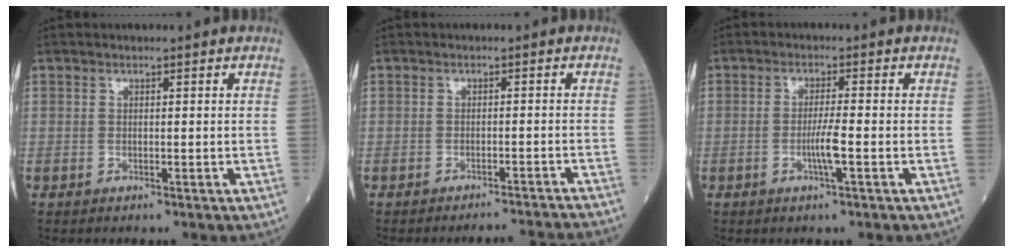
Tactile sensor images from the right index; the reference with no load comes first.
{"total": 8.2, "force": [-8.0, -1.4, 1.3], "torque": [-0.002, -0.013, -0.092]}
{"total": 3.3, "force": [-1.1, -0.3, 3.1], "torque": [-0.060, -0.004, -0.022]}